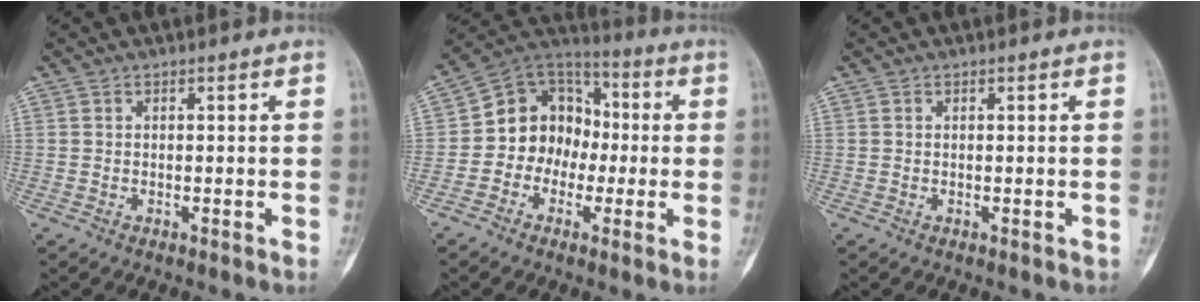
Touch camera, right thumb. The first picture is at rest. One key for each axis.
{"total": 13.0, "fx": -1.9, "fy": 11.1, "fz": 6.5, "tx": -0.055, "ty": 0.042, "tz": -0.046}
{"total": 0.0}